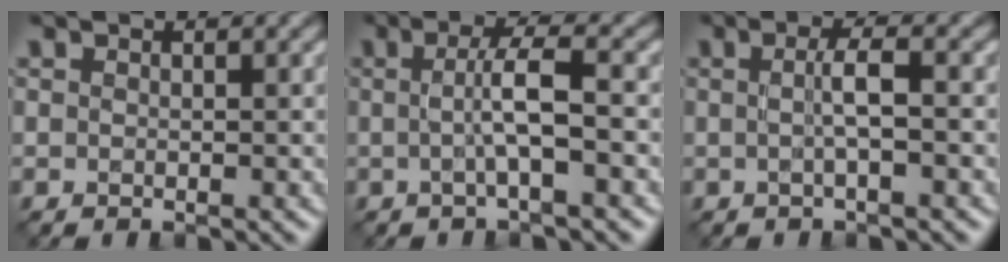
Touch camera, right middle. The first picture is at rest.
{"total": 3.8, "force": [-0.2, 0.5, 3.7], "torque": [-0.068, 0.003, -0.005]}
{"total": 2.4, "force": [0.0, 0.3, 2.3], "torque": [-0.047, 0.002, -0.003]}